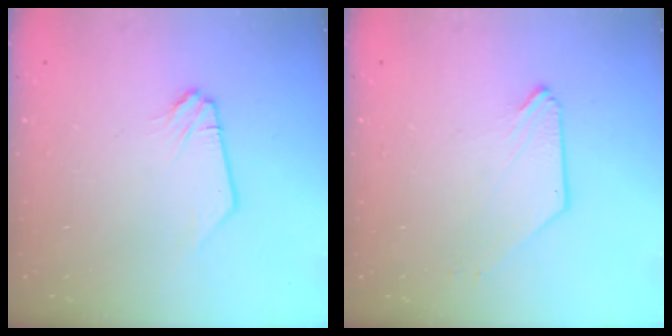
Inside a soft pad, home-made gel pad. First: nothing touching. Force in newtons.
{"total": 0.0}